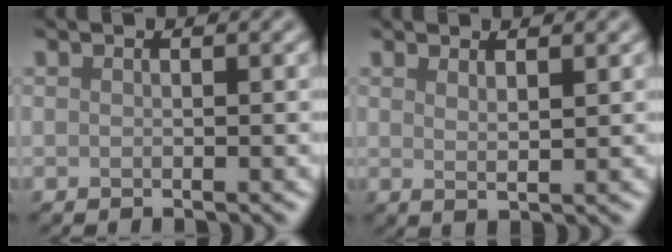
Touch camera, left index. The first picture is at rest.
{"total": 1.5, "force": [1.0, 0.4, 1.1], "torque": [-0.015, -0.003, 0.016]}